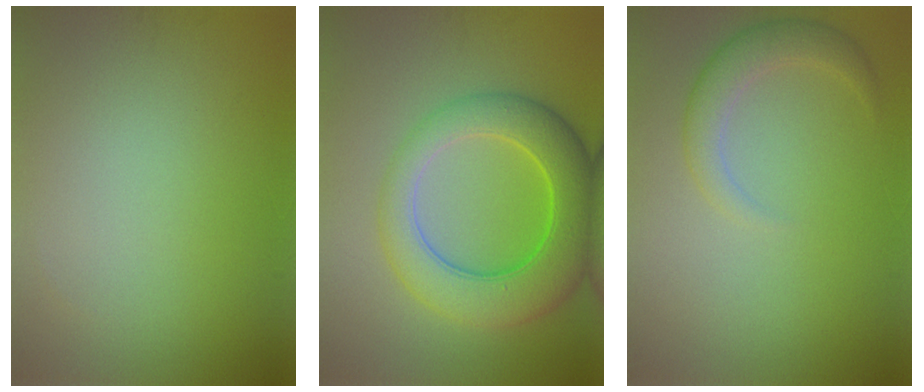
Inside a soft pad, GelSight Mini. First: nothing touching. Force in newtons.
{"total": 8.3, "press": 8.3, "slide": 0.4}
{"total": 2.7, "press": 2.7, "slide": 0.1}